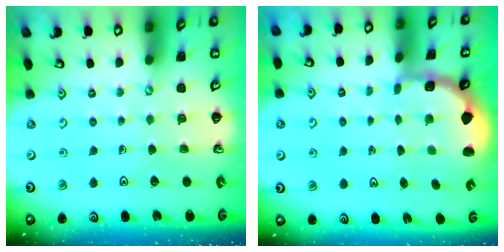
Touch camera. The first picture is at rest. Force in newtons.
{"total": 1.8, "press": 1.6, "slide": 0.8}